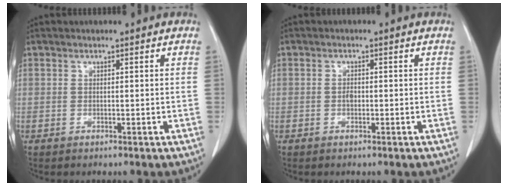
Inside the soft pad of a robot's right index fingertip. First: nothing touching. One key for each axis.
{"total": 1.0, "fx": -0.2, "fy": 0.6, "fz": 0.8, "tx": -0.016, "ty": 0.002, "tz": -0.004}